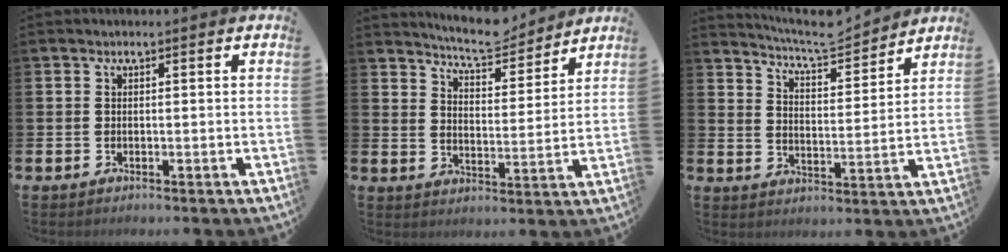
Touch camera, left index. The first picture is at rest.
{"total": 7.3, "force": [7.0, 1.0, 1.4], "torque": [-0.043, -0.046, 0.125]}
{"total": 6.4, "force": [6.2, 0.7, 1.2], "torque": [-0.046, -0.045, 0.107]}